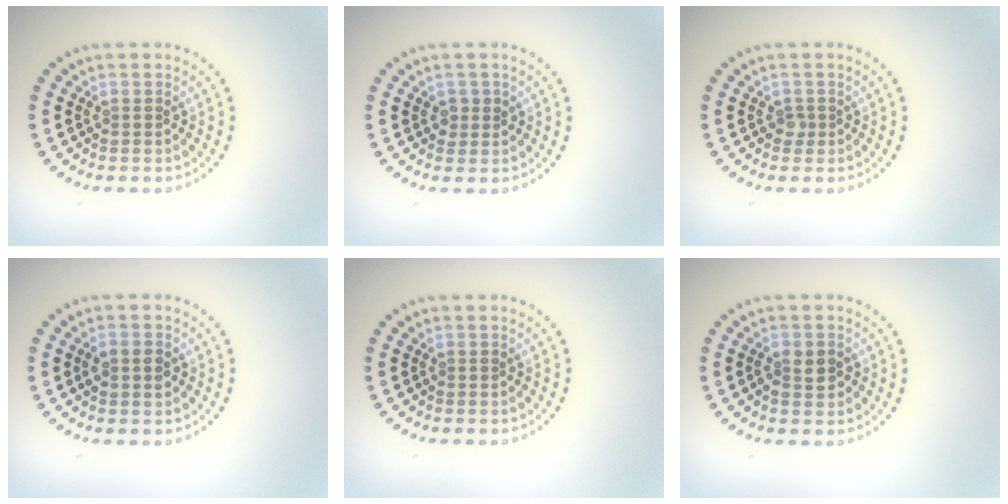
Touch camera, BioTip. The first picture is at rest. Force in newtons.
{"total": 1.3, "press": 1.2, "slide": 0.4}
{"total": 0.9, "press": 0.6, "slide": 0.6}
{"total": 1.8, "press": 1.8, "slide": 0.1}
{"total": 0.0}
{"total": 2.1, "press": 2.0, "slide": 0.4}